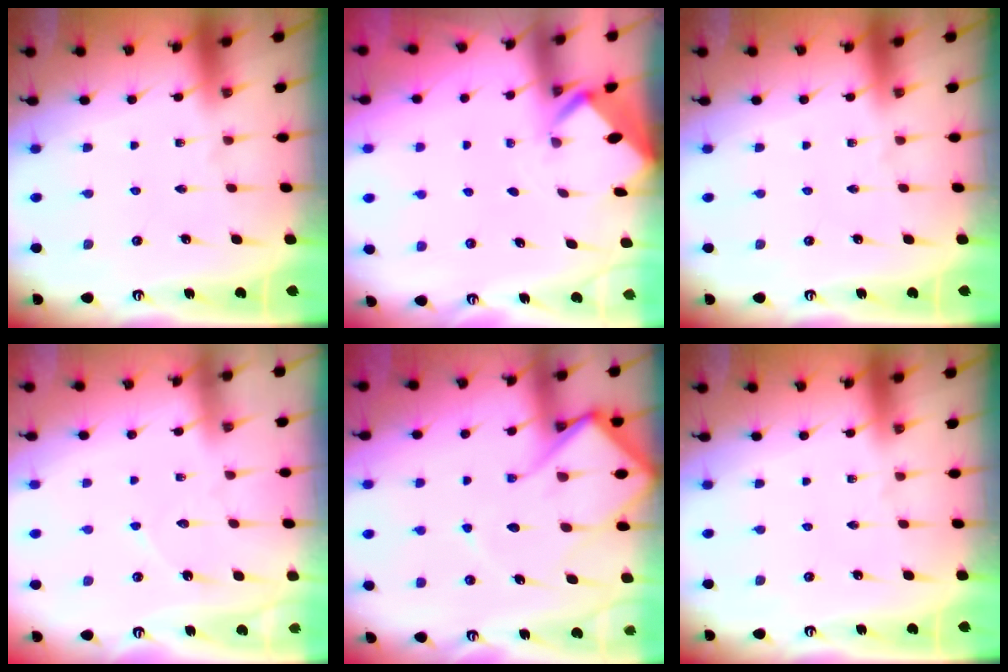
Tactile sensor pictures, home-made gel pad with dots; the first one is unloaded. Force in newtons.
{"total": 2.2, "press": 2.2, "slide": 0.2}
{"total": 0.0}
{"total": 3.6, "press": 3.5, "slide": 0.3}
{"total": 13.3, "press": 13.2, "slide": 1.4}
{"total": 0.0}